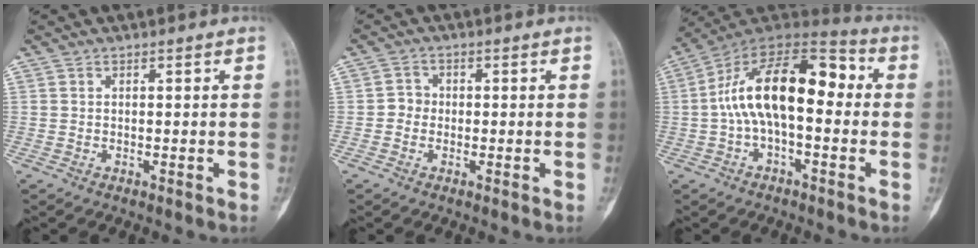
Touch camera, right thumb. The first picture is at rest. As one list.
[{"total": 2.4, "force": [-0.4, 2.2, 0.8], "torque": [0.002, 0.009, -0.014]}, {"total": 18.2, "force": [0.4, 9.0, 15.8], "torque": [-0.250, 0.055, -0.005]}]